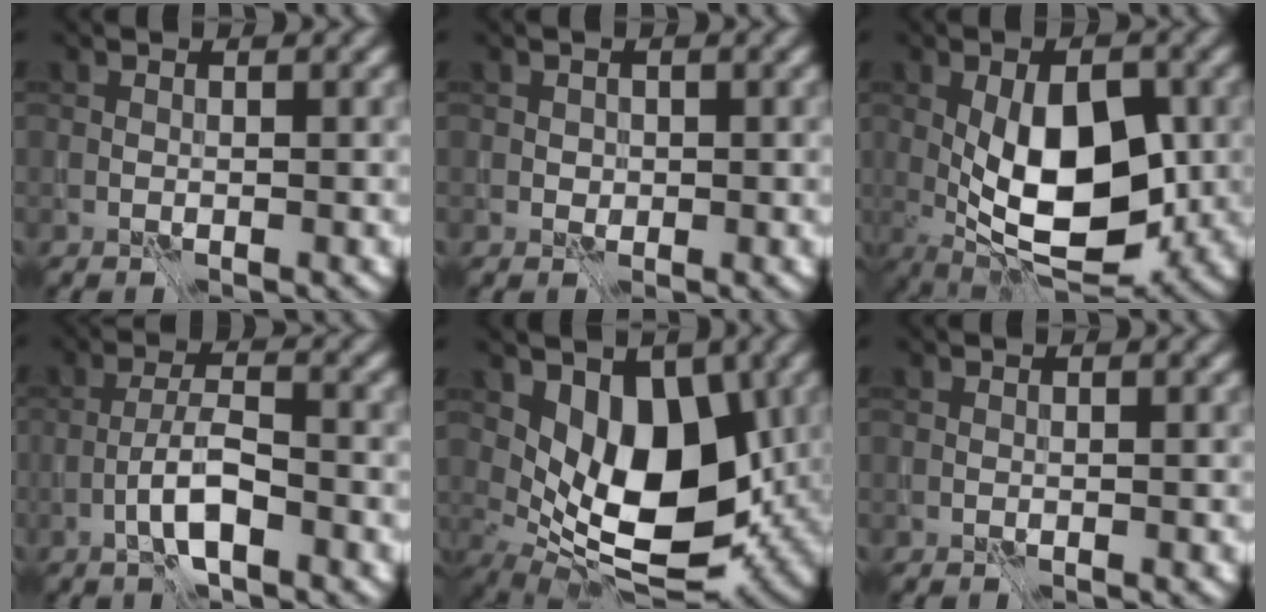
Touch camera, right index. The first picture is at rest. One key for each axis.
{"total": 1.2, "fx": 0.1, "fy": 1.2, "fz": 0.2, "tx": -0.005, "ty": 0.000, "tz": 0.000}
{"total": 9.6, "fx": -0.7, "fy": 4.7, "fz": 8.3, "tx": -0.137, "ty": -0.006, "tz": -0.008}
{"total": 3.6, "fx": -2.1, "fy": 0.7, "fz": 2.8, "tx": -0.051, "ty": 0.008, "tz": -0.044}
{"total": 9.3, "fx": 1.2, "fy": 5.5, "fz": 7.4, "tx": -0.116, "ty": -0.017, "tz": 0.024}
{"total": 0.0}